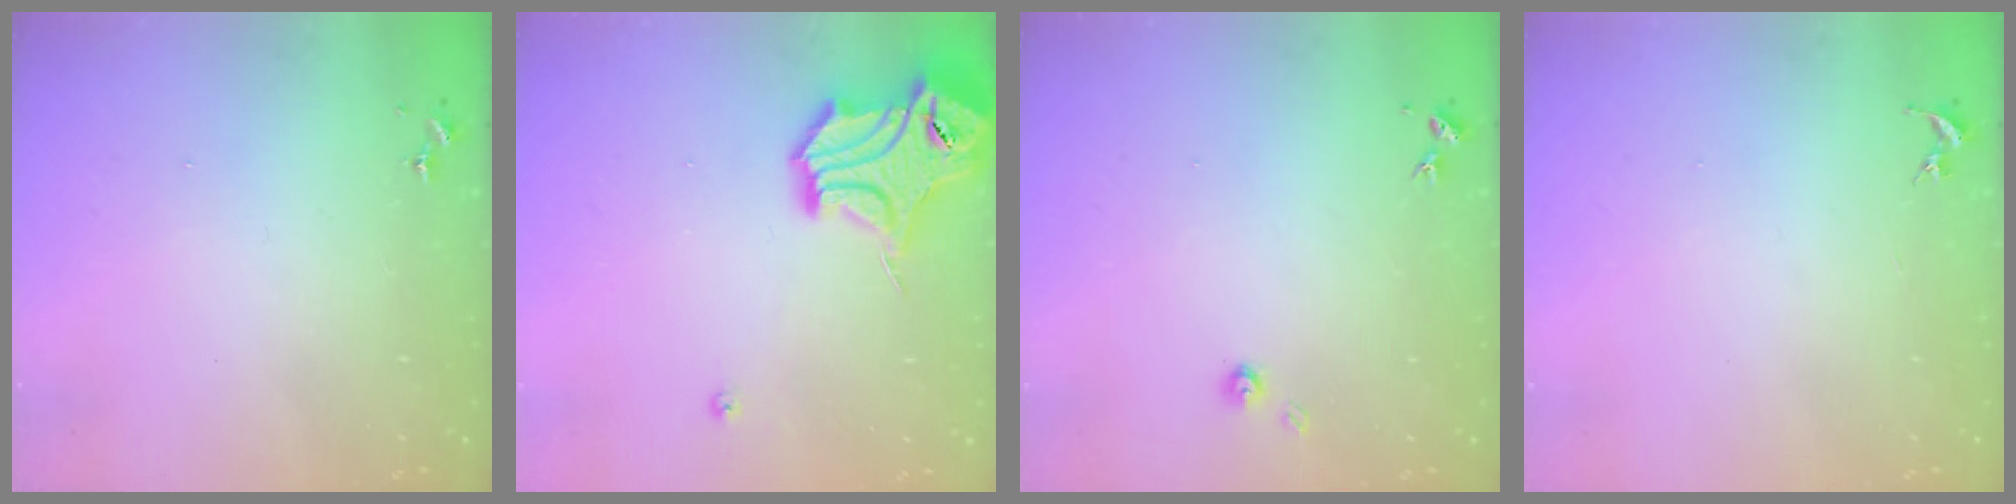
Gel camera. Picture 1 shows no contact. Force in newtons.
{"total": 18.1, "press": 17.9, "slide": 2.0}
{"total": 3.5, "press": 3.5, "slide": 0.4}
{"total": 0.0}